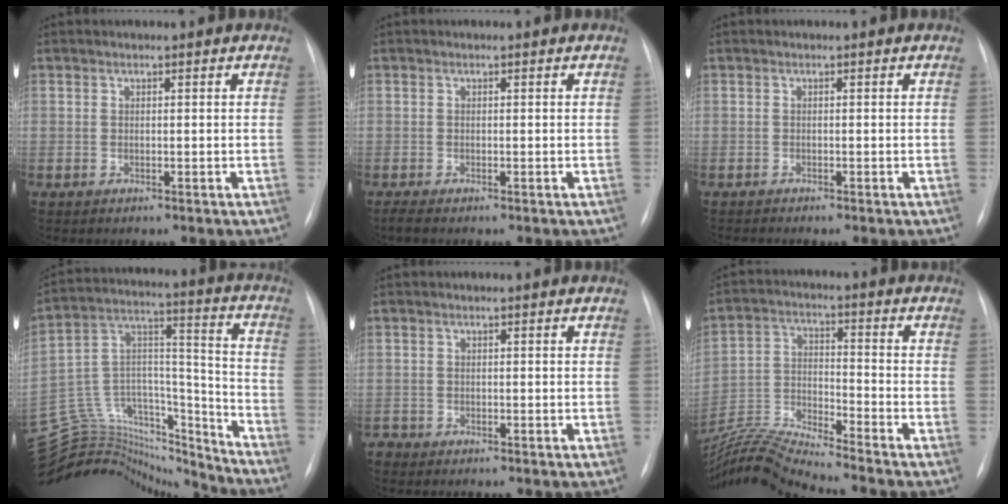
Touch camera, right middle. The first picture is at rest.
{"total": 0.8, "force": [-0.7, -0.1, 0.4], "torque": [-0.014, -0.004, -0.015]}
{"total": 1.2, "force": [-1.0, -0.4, 0.4], "torque": [-0.005, -0.001, -0.014]}
{"total": 27.5, "force": [-25.7, 7.2, 6.4], "torque": [-0.162, 0.037, -0.403]}
{"total": 1.0, "force": [-0.9, 0.4, -0.1], "torque": [0.001, 0.001, -0.018]}
{"total": 11.6, "force": [-11.0, -2.1, 2.7], "torque": [-0.059, -0.005, -0.213]}